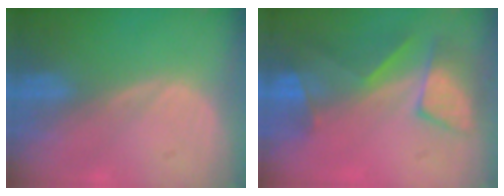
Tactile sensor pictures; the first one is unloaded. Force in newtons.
{"total": 7.5, "press": 7.4, "slide": 1.3}